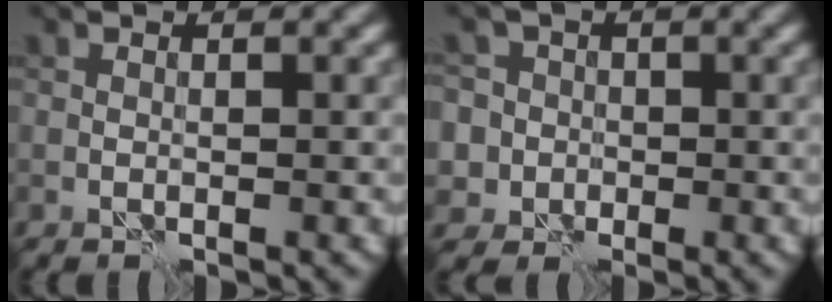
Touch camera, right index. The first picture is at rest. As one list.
[{"total": 6.0, "force": [0.0, 5.7, 1.7], "torque": [-0.025, 0.029, -0.031]}]